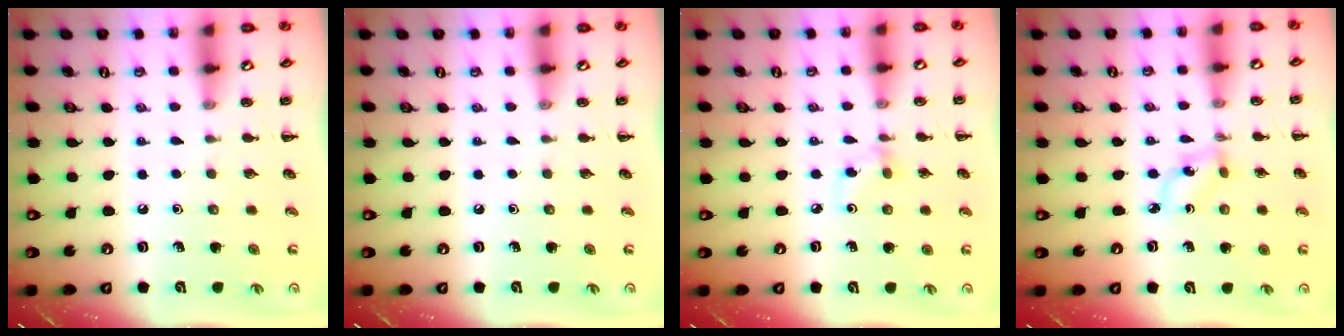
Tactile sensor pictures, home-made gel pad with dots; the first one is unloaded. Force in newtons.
{"total": 0.0}
{"total": 3.5, "press": 3.2, "slide": 1.4}
{"total": 1.8, "press": 1.7, "slide": 0.5}